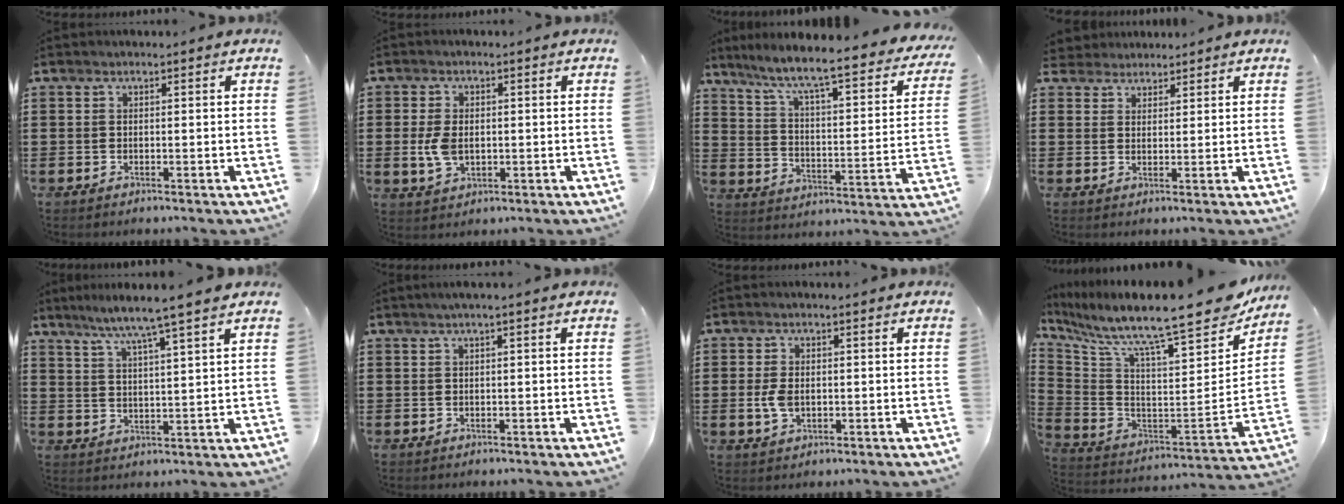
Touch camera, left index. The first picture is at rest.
{"total": 4.7, "force": [0.0, 2.9, 3.7], "torque": [-0.094, 0.000, -0.005]}
{"total": 7.0, "force": [5.6, -0.3, 4.2], "torque": [-0.104, -0.054, 0.083]}
{"total": 2.4, "force": [2.1, 1.1, -0.4], "torque": [-0.003, 0.005, 0.040]}
{"total": 6.2, "force": [5.1, -1.3, 3.3], "torque": [-0.080, -0.025, 0.085]}
{"total": 1.0, "force": [0.2, -0.1, 1.0], "torque": [-0.015, -0.004, 0.005]}
{"total": 3.6, "force": [-0.2, 2.1, 2.9], "torque": [-0.078, -0.004, -0.008]}
{"total": 12.4, "force": [10.2, 0.5, 7.0], "torque": [-0.148, -0.091, 0.159]}